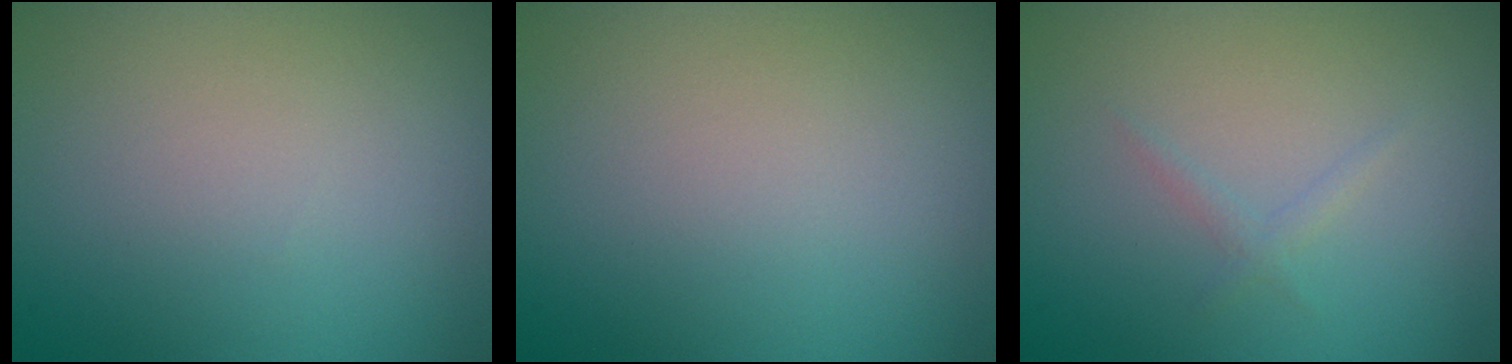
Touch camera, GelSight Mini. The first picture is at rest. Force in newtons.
{"total": 0.0}
{"total": 0.9, "press": 0.9, "slide": 0.1}